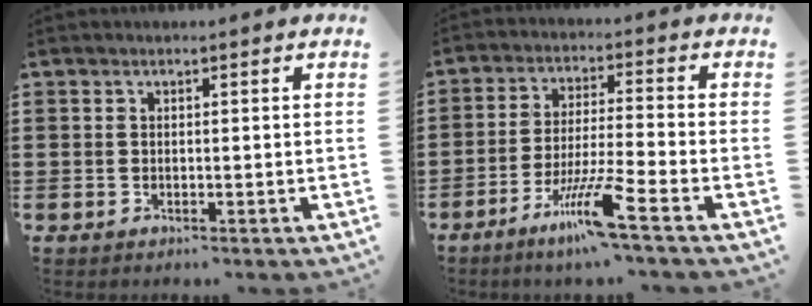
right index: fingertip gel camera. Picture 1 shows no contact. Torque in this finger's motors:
{"motor_torque": [2.03, -0.11, 0.69, 0.10]}